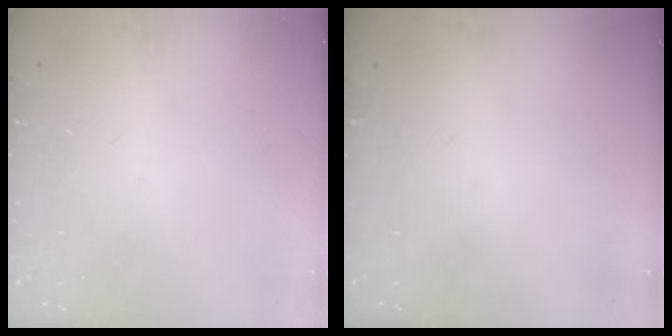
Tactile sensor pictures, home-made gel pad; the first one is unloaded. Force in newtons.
{"total": 0.0}